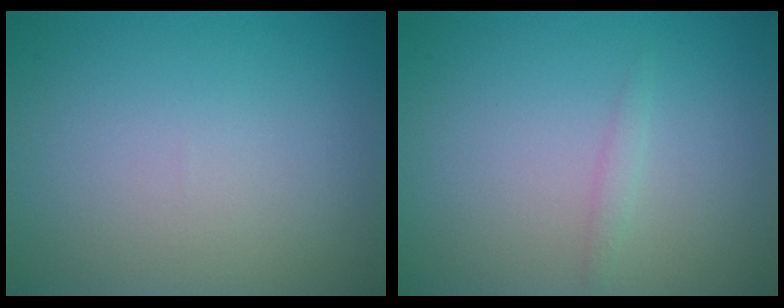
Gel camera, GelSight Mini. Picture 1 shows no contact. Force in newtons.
{"total": 0.7, "press": 0.7, "slide": 0.1}